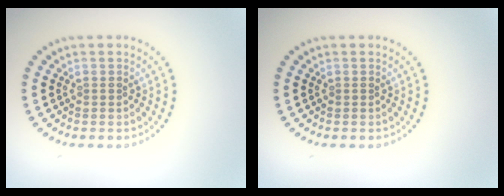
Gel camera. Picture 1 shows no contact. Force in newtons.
{"total": 0.0}